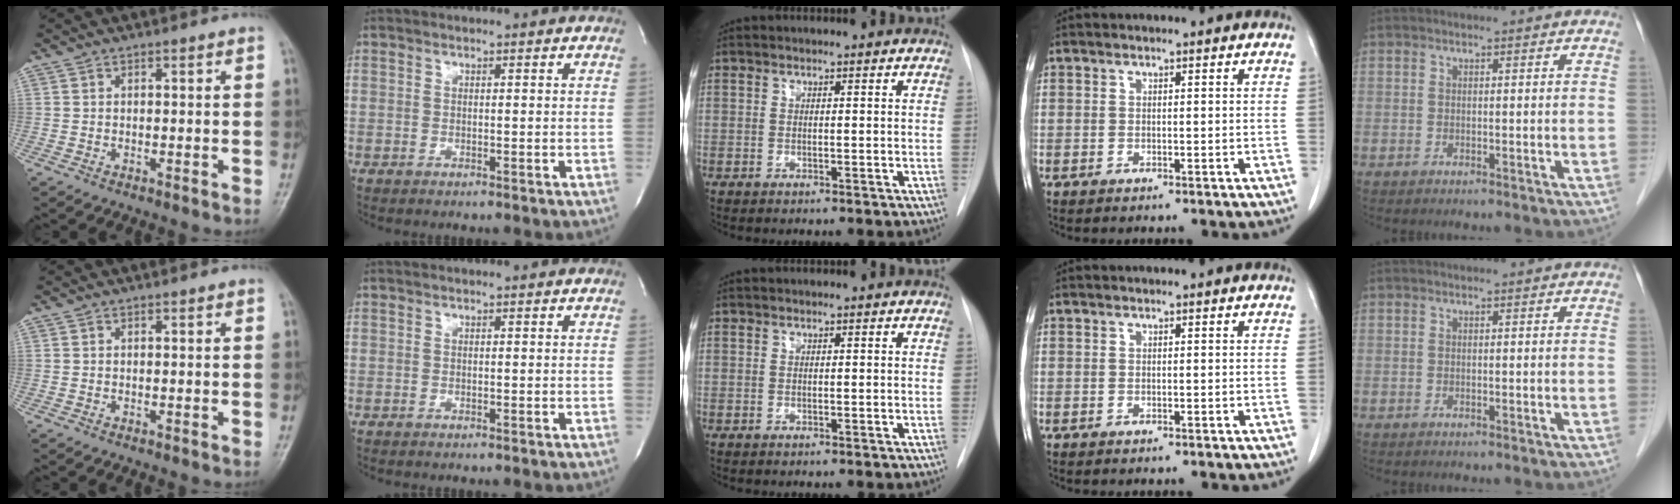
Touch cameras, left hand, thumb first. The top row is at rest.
{}